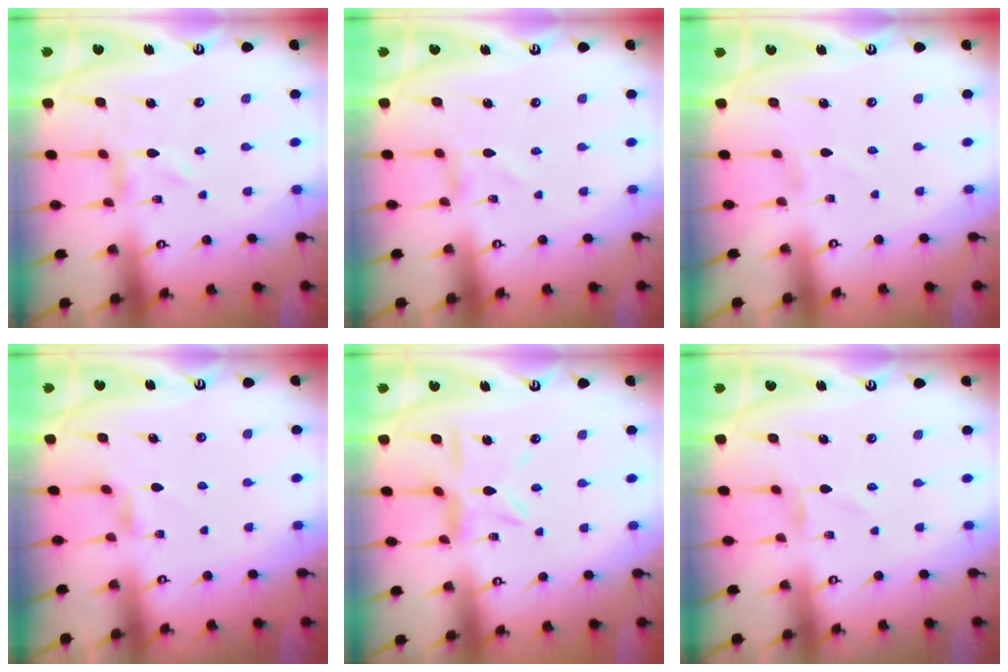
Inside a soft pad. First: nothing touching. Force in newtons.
{"total": 0.8, "press": 0.8, "slide": 0.1}
{"total": 1.1, "press": 1.1, "slide": 0.1}
{"total": 2.5, "press": 2.5, "slide": 0.4}
{"total": 8.9, "press": 8.8, "slide": 0.8}
{"total": 1.1, "press": 1.1, "slide": 0.1}